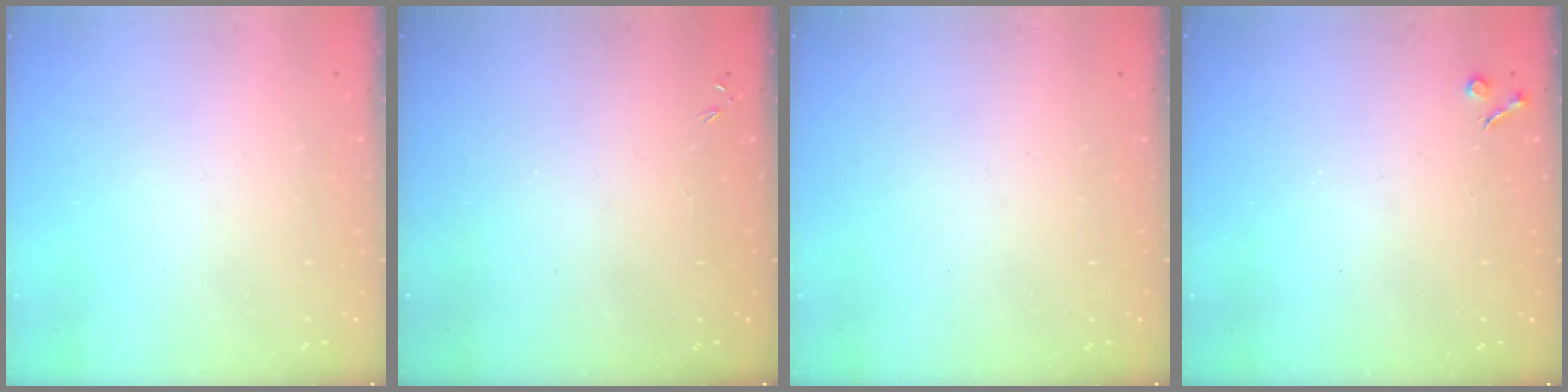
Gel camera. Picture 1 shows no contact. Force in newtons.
{"total": 0.0}
{"total": 0.0}
{"total": 2.7, "press": 2.6, "slide": 0.5}